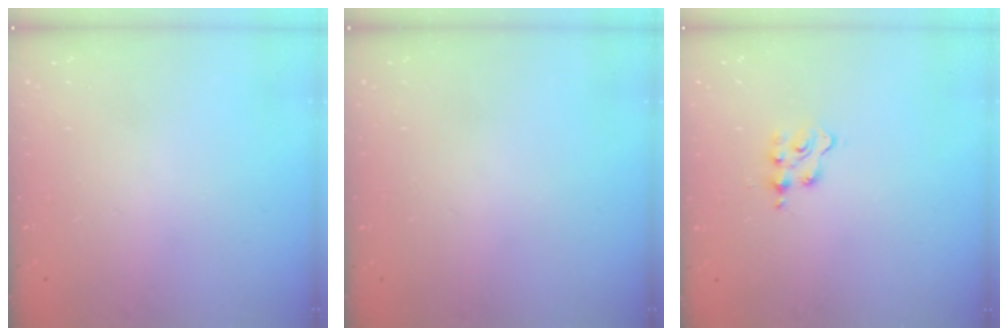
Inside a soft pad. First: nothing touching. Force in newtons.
{"total": 0.0}
{"total": 3.3, "press": 3.3, "slide": 0.4}